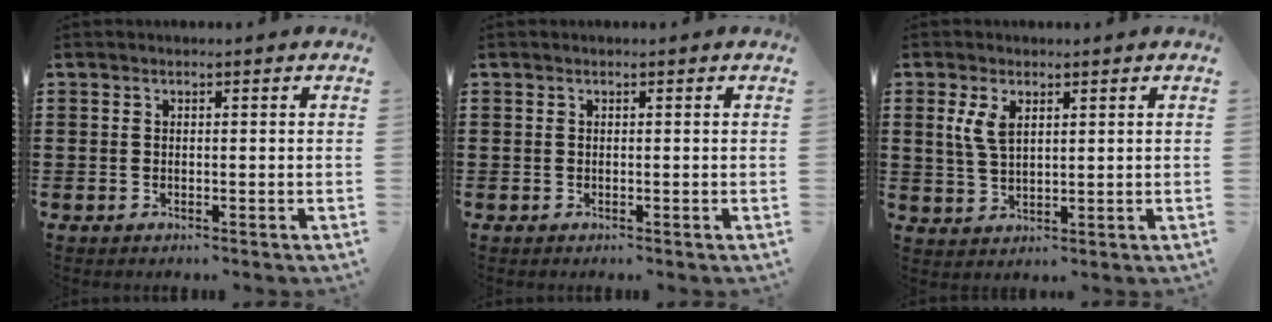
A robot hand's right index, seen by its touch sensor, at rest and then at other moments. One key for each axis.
{"total": 0.0}
{"total": 4.2, "fx": 1.7, "fy": 2.1, "fz": 3.1, "tx": -0.070, "ty": 0.007, "tz": 0.030}